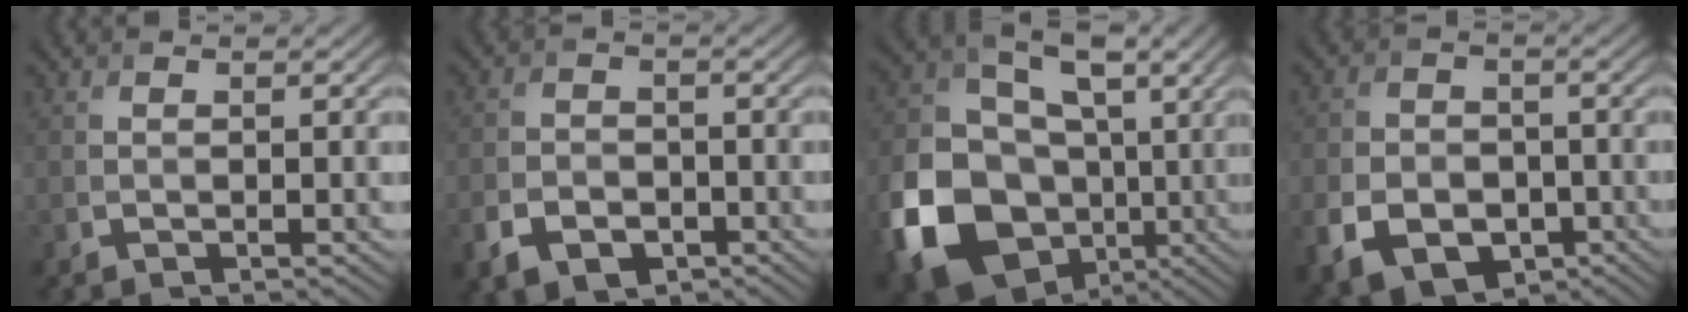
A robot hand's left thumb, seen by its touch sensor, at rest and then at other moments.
{"total": 5.6, "force": [-3.0, 3.7, 2.9], "torque": [-0.063, -0.012, -0.053]}
{"total": 16.9, "force": [-4.4, 12.8, 10.2], "torque": [-0.221, -0.024, -0.070]}
{"total": 9.6, "force": [-4.2, 7.2, 4.9], "torque": [-0.110, -0.035, -0.081]}